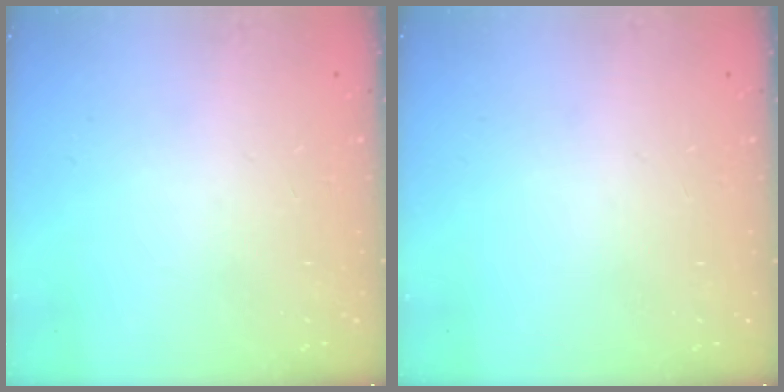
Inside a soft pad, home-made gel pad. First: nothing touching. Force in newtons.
{"total": 0.0}